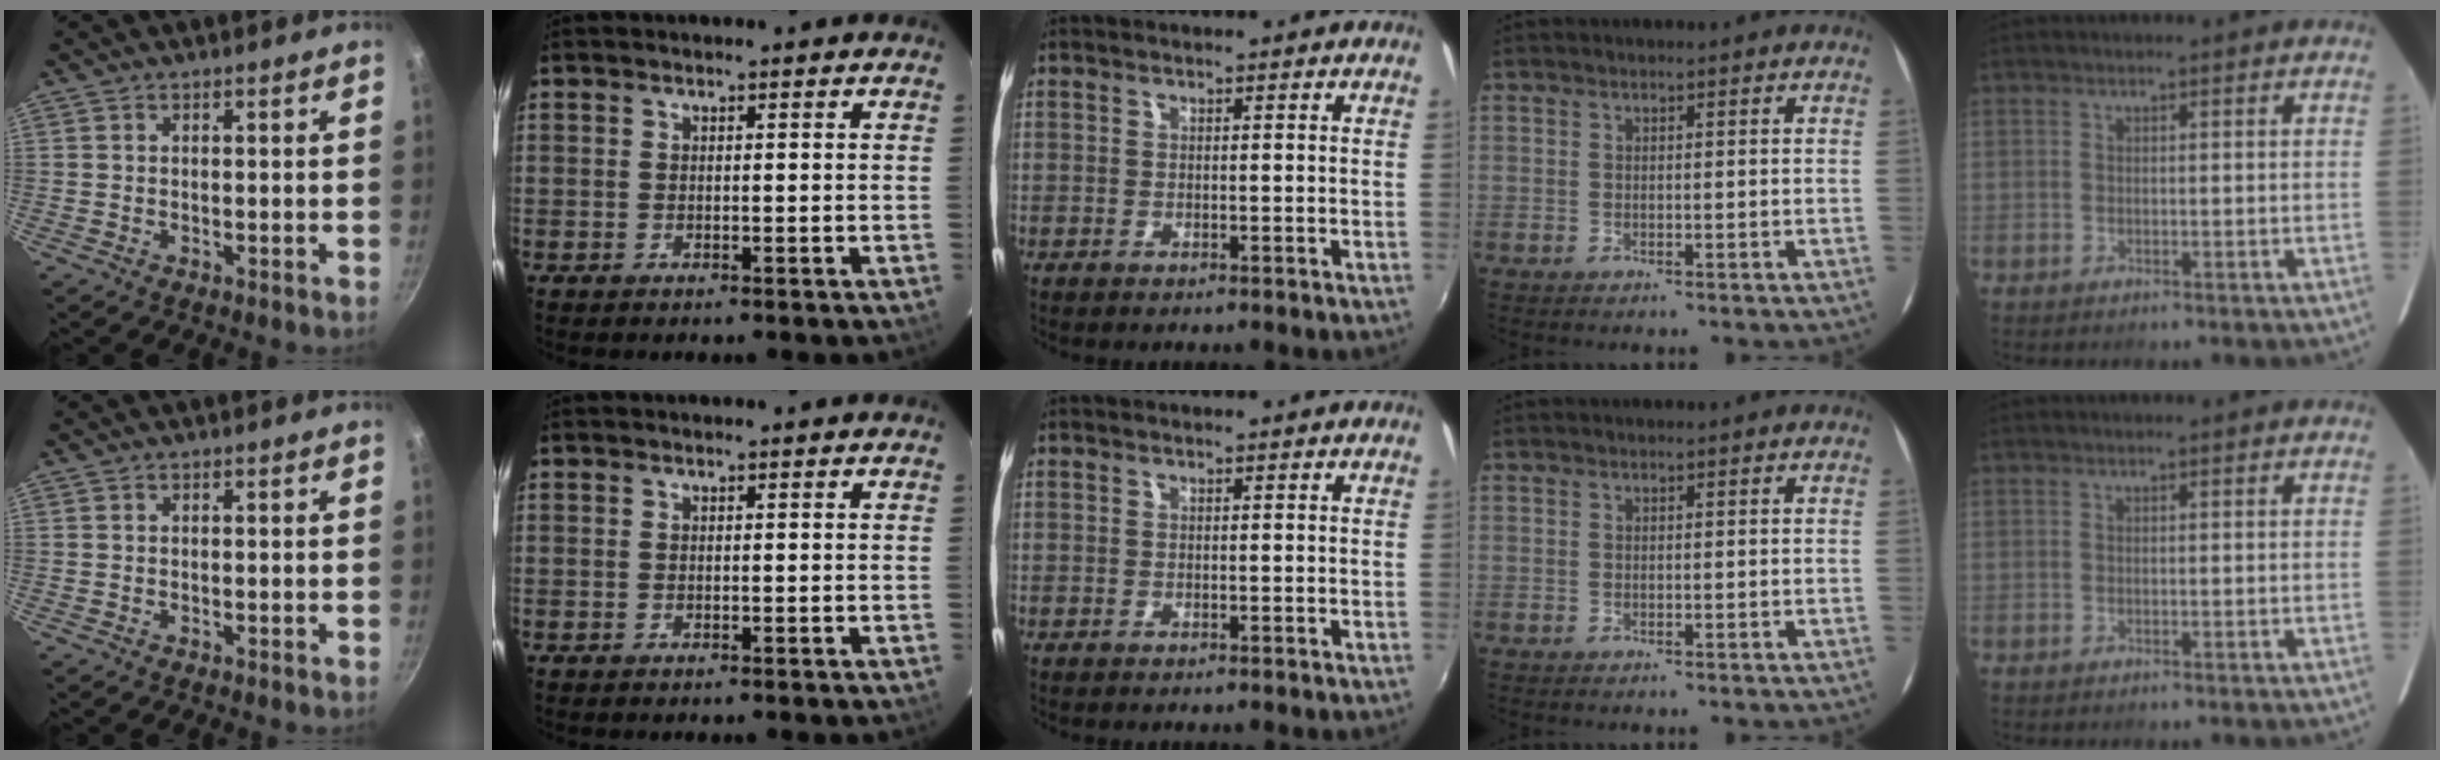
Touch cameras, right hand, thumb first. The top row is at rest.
{}